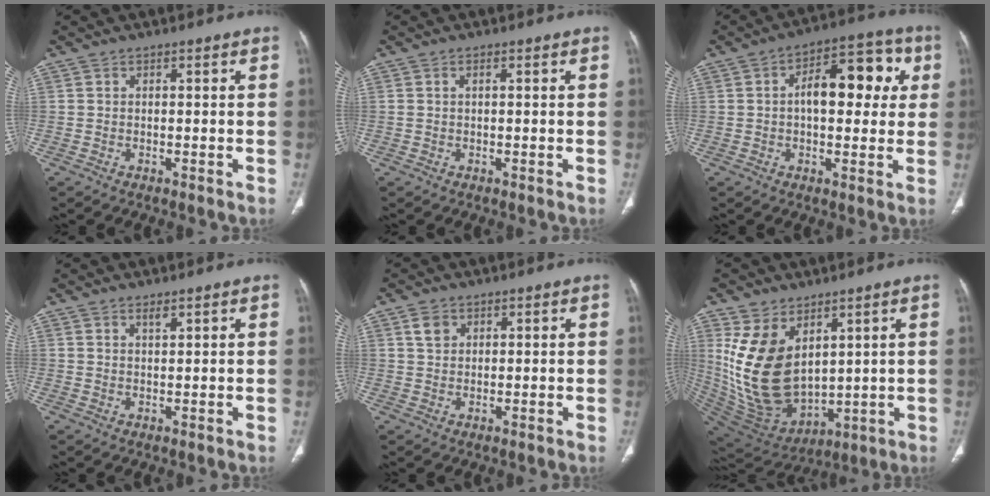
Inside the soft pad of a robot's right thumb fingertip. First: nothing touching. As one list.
[{"total": 0.7, "force": [0.2, 0.2, 0.6], "torque": [-0.017, 0.004, 0.004]}, {"total": 13.8, "force": [2.3, 7.4, 11.4], "torque": [-0.123, 0.029, 0.027]}, {"total": 1.3, "force": [1.1, 0.2, 0.7], "torque": [-0.006, -0.008, 0.021]}, {"total": 2.8, "force": [1.4, 2.0, 1.3], "torque": [-0.013, -0.002, 0.028]}, {"total": 17.8, "force": [5.1, 11.4, 12.8], "torque": [-0.220, -0.039, 0.131]}]